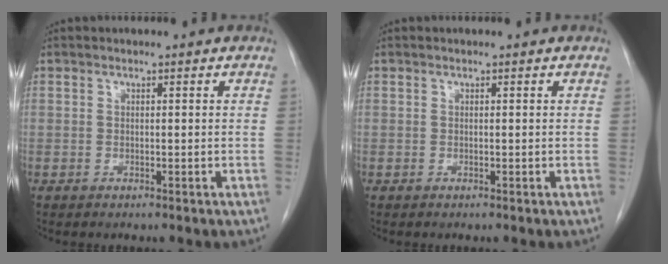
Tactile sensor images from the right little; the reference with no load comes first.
{"total": 0.0}